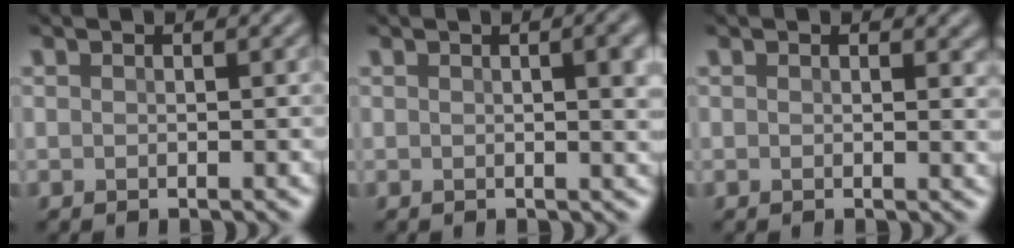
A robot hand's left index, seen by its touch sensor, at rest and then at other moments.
{"total": 4.1, "force": [0.7, 1.4, 3.8], "torque": [-0.034, 0.010, 0.009]}
{"total": 0.9, "force": [0.4, 0.5, 0.7], "torque": [-0.004, -0.004, 0.003]}